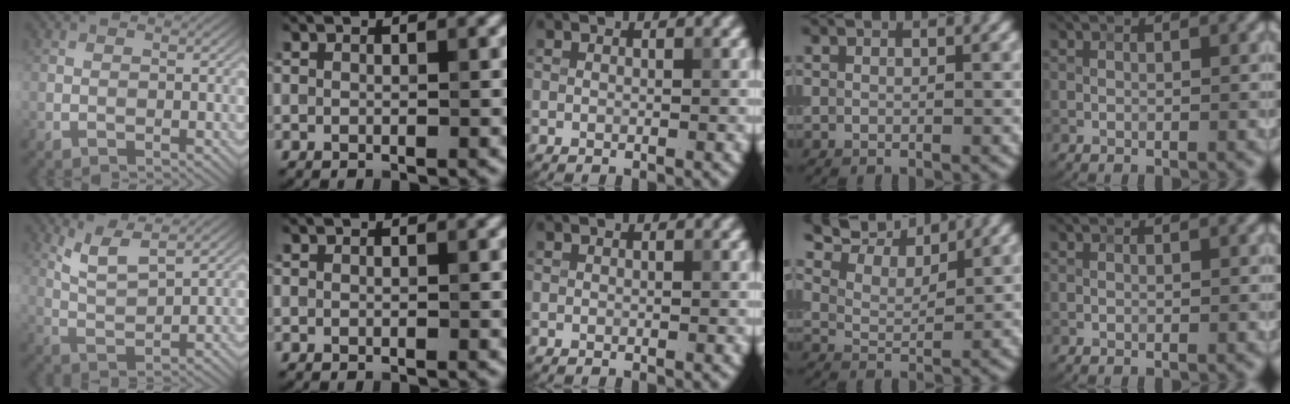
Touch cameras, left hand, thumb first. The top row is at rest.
{"thumb": {"total": 5.4, "force": [3.7, 1.2, 3.7], "torque": [-0.090, -0.003, 0.080]}, "ring": {"total": 7.5, "force": [6.5, 2.3, 3.0], "torque": [-0.068, 0.015, 0.106]}}